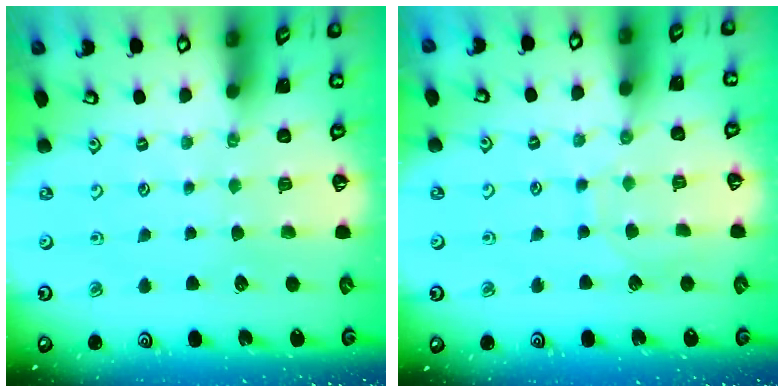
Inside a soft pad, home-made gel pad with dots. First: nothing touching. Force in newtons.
{"total": 5.0, "press": 5.0, "slide": 0.2}